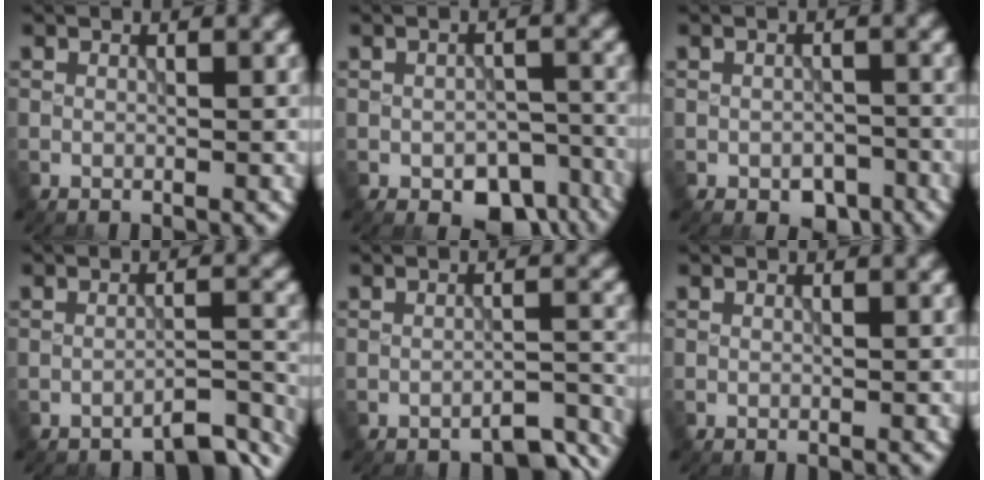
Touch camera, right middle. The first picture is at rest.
{"total": 5.8, "force": [-3.5, 3.1, 3.4], "torque": [-0.036, -0.020, -0.040]}
{"total": 2.8, "force": [-1.6, 1.7, 1.5], "torque": [-0.019, -0.005, -0.020]}
{"total": 3.6, "force": [-3.3, 0.6, 1.2], "torque": [-0.012, 0.004, -0.046]}
{"total": 3.2, "force": [-2.8, 0.8, 1.2], "torque": [-0.013, 0.002, -0.035]}
{"total": 0.0}